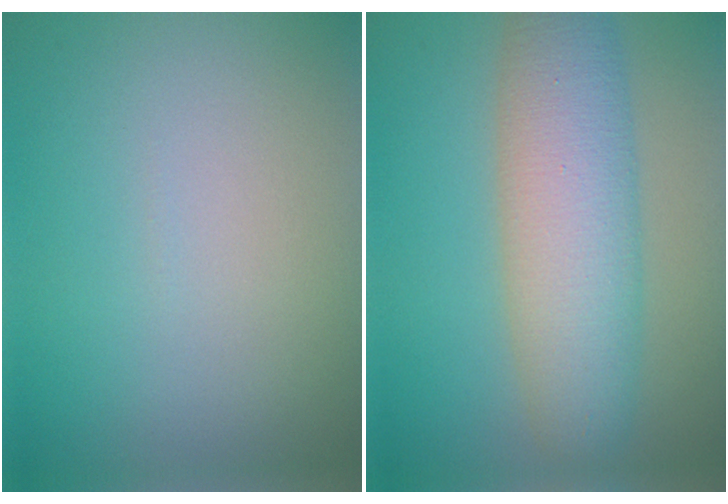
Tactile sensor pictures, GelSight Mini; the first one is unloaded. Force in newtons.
{"total": 7.8, "press": 7.8, "slide": 0.3}